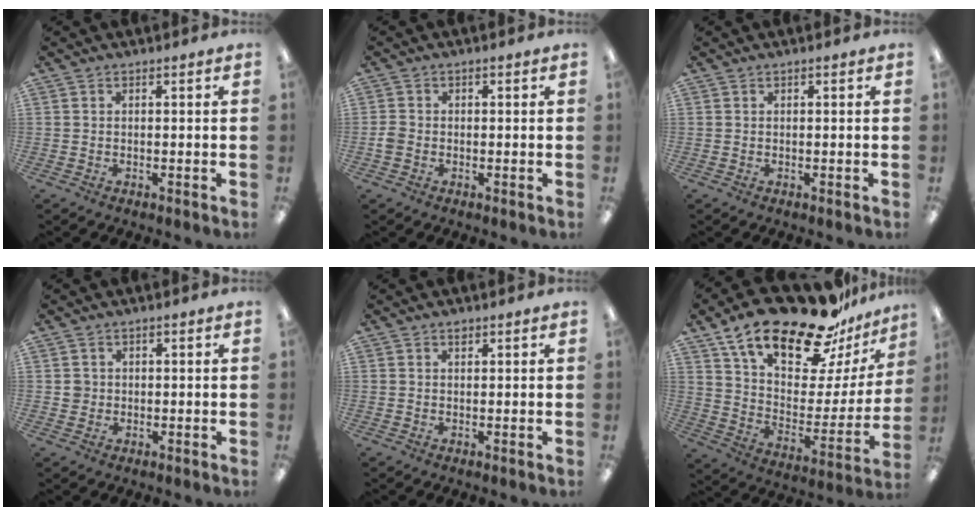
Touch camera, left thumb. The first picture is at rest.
{"total": 2.1, "force": [-0.7, 1.7, 1.0], "torque": [-0.017, 0.004, -0.012]}
{"total": 0.0}
{"total": 2.0, "force": [0.2, 1.9, 0.4], "torque": [-0.001, 0.002, 0.000]}
{"total": 1.0, "force": [0.7, 0.5, 0.5], "torque": [-0.003, -0.003, 0.011]}
{"total": 25.2, "force": [18.5, 9.4, 14.3], "torque": [-0.226, -0.123, 0.315]}